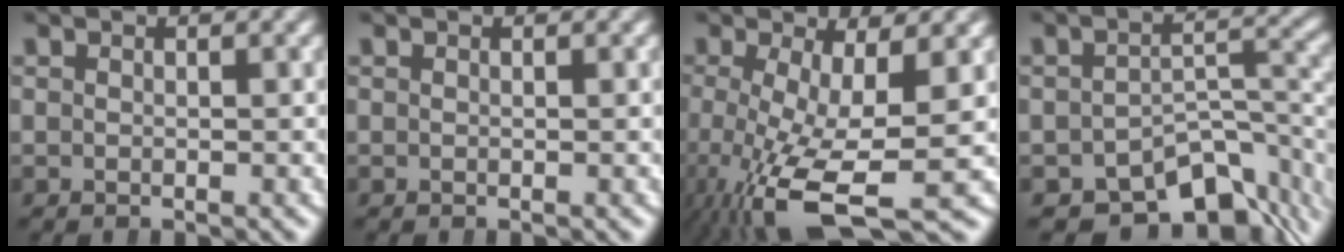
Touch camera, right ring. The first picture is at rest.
{"total": 0.0}
{"total": 8.1, "force": [-3.6, 2.8, 6.6], "torque": [-0.140, -0.056, -0.023]}
{"total": 11.2, "force": [-7.3, 5.8, 6.2], "torque": [-0.057, -0.022, -0.099]}